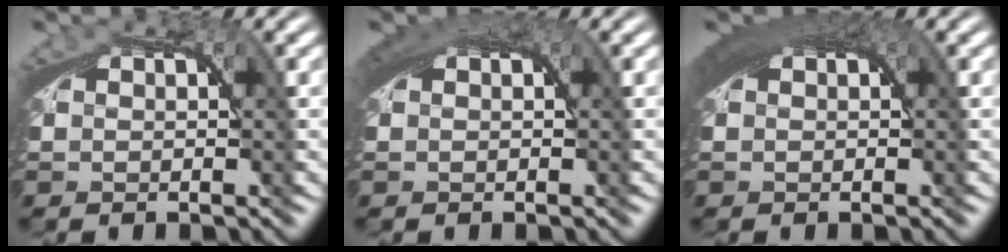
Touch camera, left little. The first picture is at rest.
{"total": 2.9, "force": [1.5, 1.0, 2.3], "torque": [-0.036, 0.012, 0.019]}
{"total": 4.6, "force": [2.0, 1.6, 3.9], "torque": [-0.053, 0.016, 0.025]}